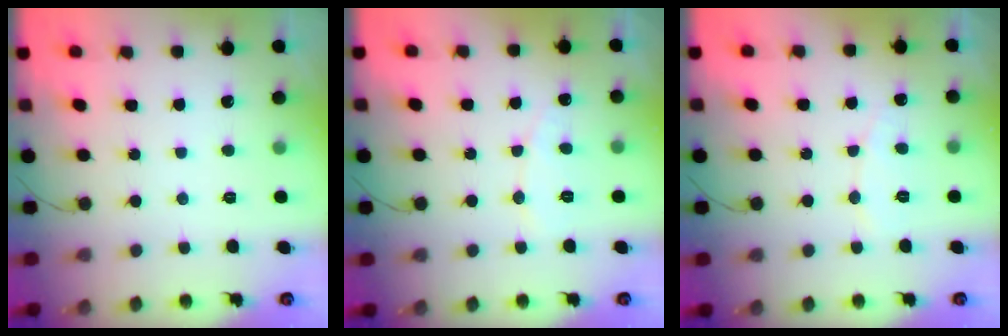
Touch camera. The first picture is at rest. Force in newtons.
{"total": 5.3, "press": 5.3, "slide": 0.4}
{"total": 5.2, "press": 5.2, "slide": 0.4}